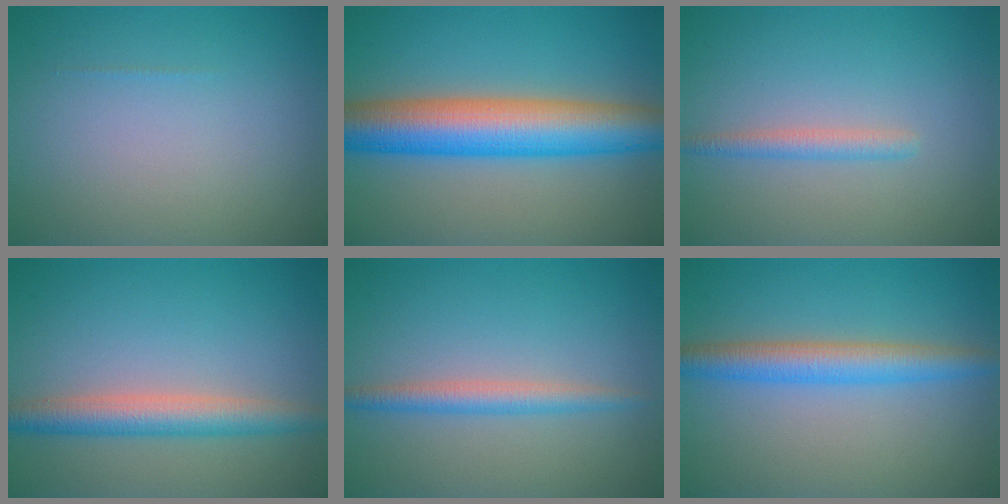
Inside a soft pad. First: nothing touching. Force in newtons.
{"total": 9.8, "press": 9.8, "slide": 0.1}
{"total": 1.6, "press": 1.6, "slide": 0.1}
{"total": 4.1, "press": 4.1, "slide": 0.1}
{"total": 2.3, "press": 2.3, "slide": 0.1}
{"total": 4.1, "press": 4.1, "slide": 0.1}